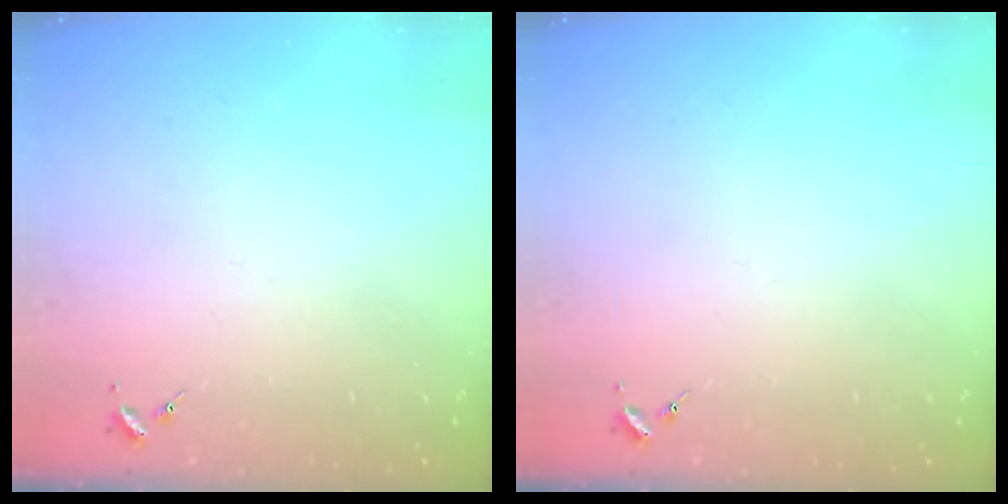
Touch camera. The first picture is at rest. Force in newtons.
{"total": 0.0}